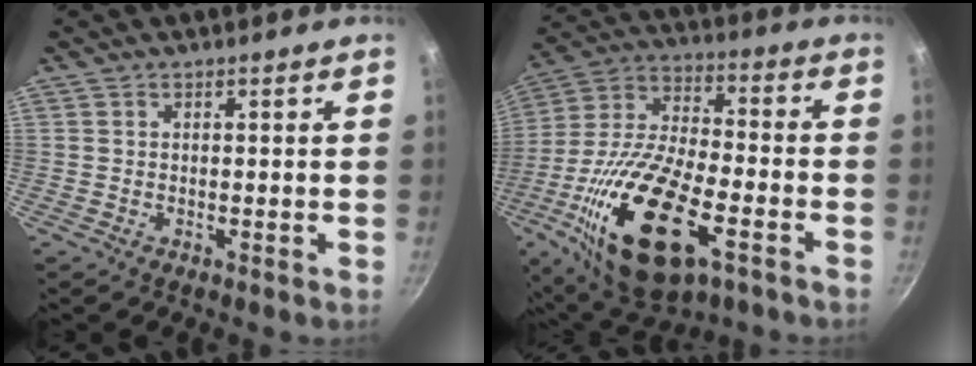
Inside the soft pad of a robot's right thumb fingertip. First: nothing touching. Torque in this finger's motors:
{"motor_torque": [1.22, 1.02, 2.43, -0.34, 0.93]}